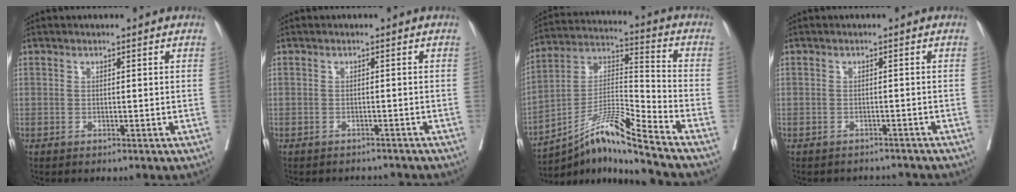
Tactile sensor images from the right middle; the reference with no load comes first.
{"total": 3.8, "force": [-3.7, 1.0, 0.1], "torque": [0.004, -0.004, -0.046]}
{"total": 13.3, "force": [-10.5, -1.8, 8.1], "torque": [-0.154, 0.006, -0.187]}
{"total": 4.5, "force": [-4.2, 1.4, 0.0], "torque": [0.005, 0.001, -0.050]}